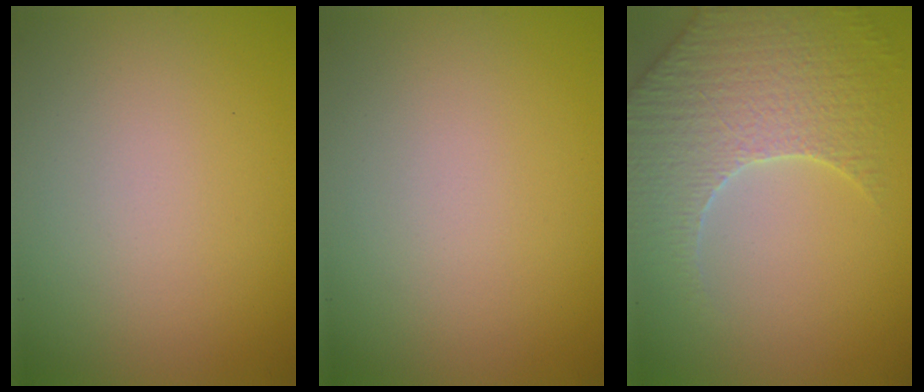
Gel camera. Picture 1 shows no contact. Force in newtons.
{"total": 0.0}
{"total": 5.1, "press": 4.9, "slide": 1.6}